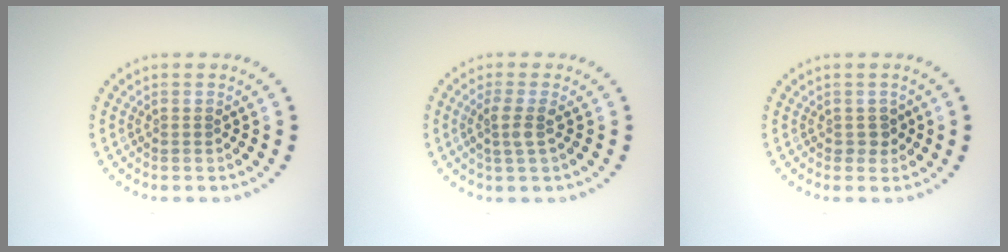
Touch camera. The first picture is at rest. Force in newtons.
{"total": 1.9, "press": 1.5, "slide": 1.2}
{"total": 1.1, "press": 1.0, "slide": 0.5}